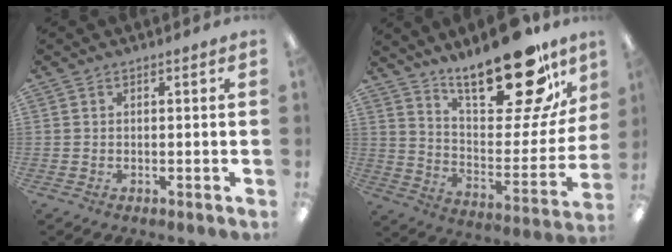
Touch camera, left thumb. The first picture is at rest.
{"total": 24.9, "force": [18.1, 8.5, 14.9], "torque": [-0.211, -0.125, 0.299]}